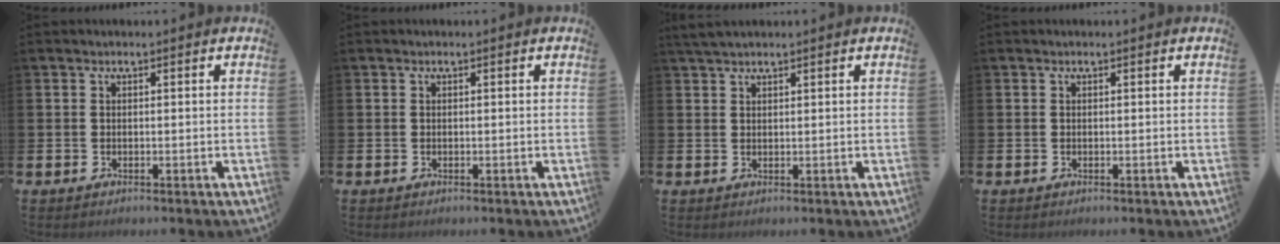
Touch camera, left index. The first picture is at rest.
{"total": 0.0}
{"total": 2.3, "force": [2.0, 0.6, 0.9], "torque": [-0.019, 0.003, 0.038]}
{"total": 0.0}